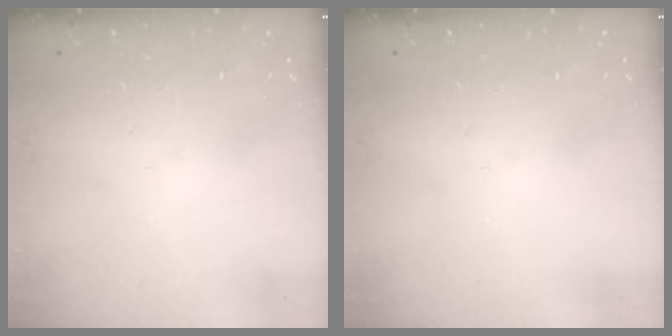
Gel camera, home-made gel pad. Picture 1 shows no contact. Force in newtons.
{"total": 0.0}